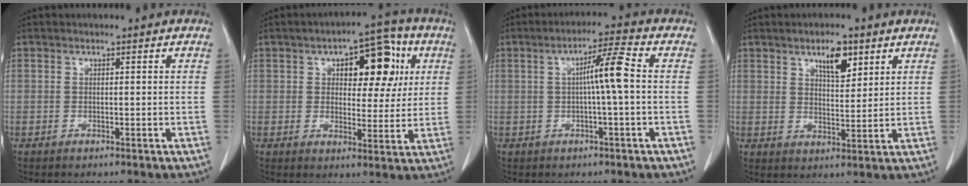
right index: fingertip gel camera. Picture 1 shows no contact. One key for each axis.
{"total": 11.3, "fx": 3.9, "fy": 5.3, "fz": 9.2, "tx": -0.117, "ty": 0.034, "tz": 0.054}
{"total": 5.9, "fx": 0.4, "fy": 0.1, "fz": 5.9, "tx": -0.100, "ty": 0.016, "tz": 0.004}
{"total": 5.8, "fx": 3.4, "fy": 2.0, "fz": 4.3, "tx": -0.074, "ty": 0.000, "tz": 0.057}